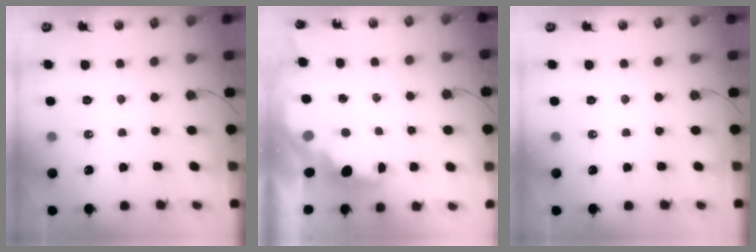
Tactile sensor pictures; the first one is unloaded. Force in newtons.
{"total": 2.0, "press": 2.0, "slide": 0.6}
{"total": 0.0}